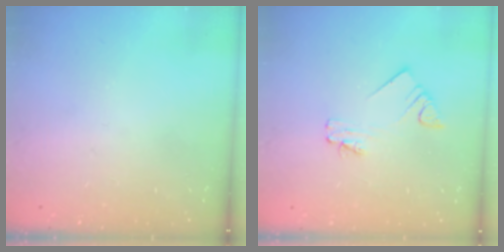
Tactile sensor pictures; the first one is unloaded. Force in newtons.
{"total": 1.9, "press": 1.9, "slide": 0.1}